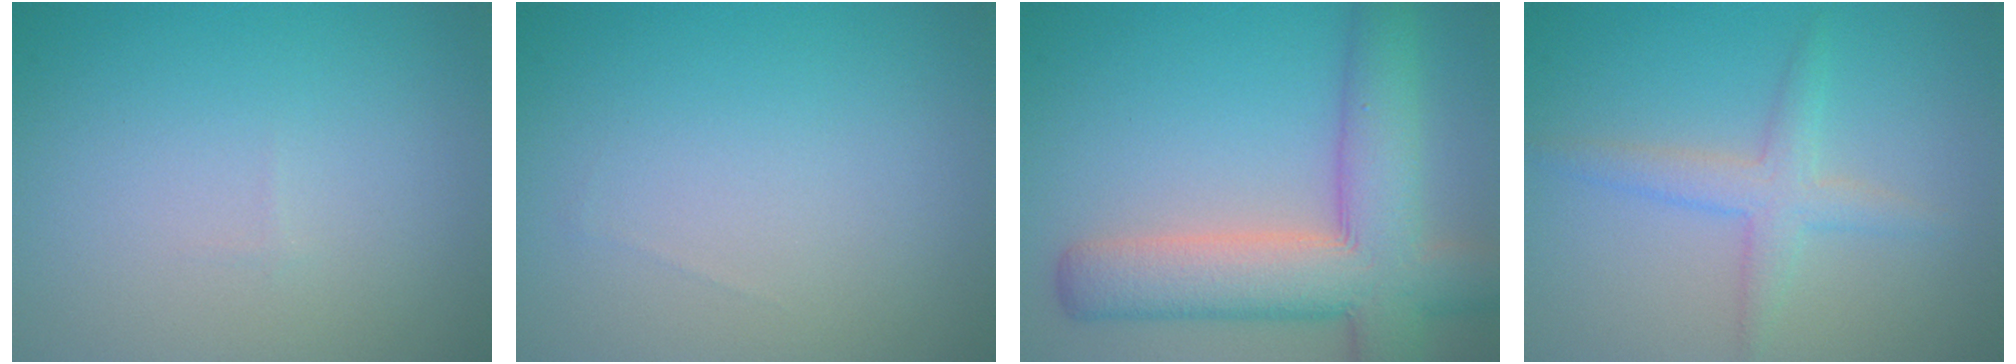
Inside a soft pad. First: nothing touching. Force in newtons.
{"total": 0.0}
{"total": 9.4, "press": 9.4, "slide": 0.5}
{"total": 2.7, "press": 2.7, "slide": 0.1}